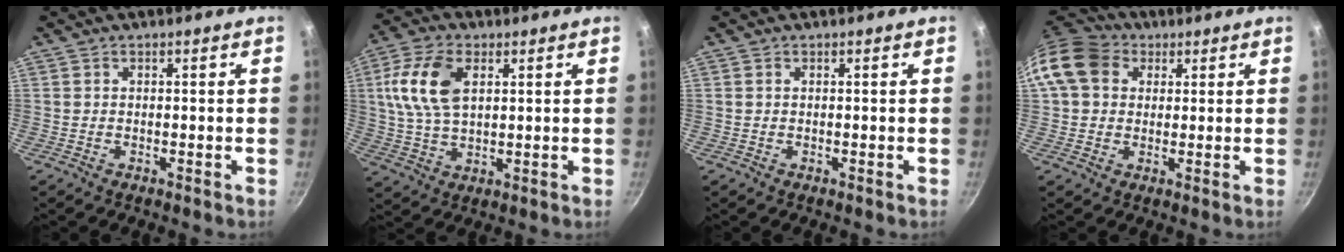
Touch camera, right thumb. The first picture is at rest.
{"total": 12.2, "force": [3.3, 7.0, 9.4], "torque": [-0.178, 0.004, 0.060]}
{"total": 0.0}
{"total": 11.5, "force": [3.5, 9.3, 5.9], "torque": [-0.093, 0.015, 0.047]}